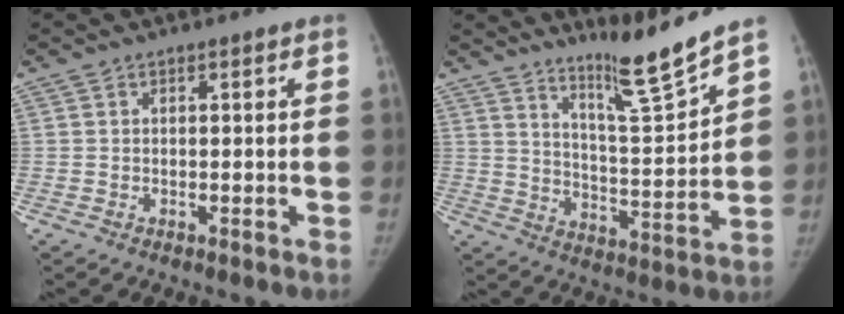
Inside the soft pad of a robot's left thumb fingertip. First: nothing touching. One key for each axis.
{"total": 11.1, "fx": 9.4, "fy": -0.4, "fz": 6.0, "tx": -0.085, "ty": -0.081, "tz": 0.161}